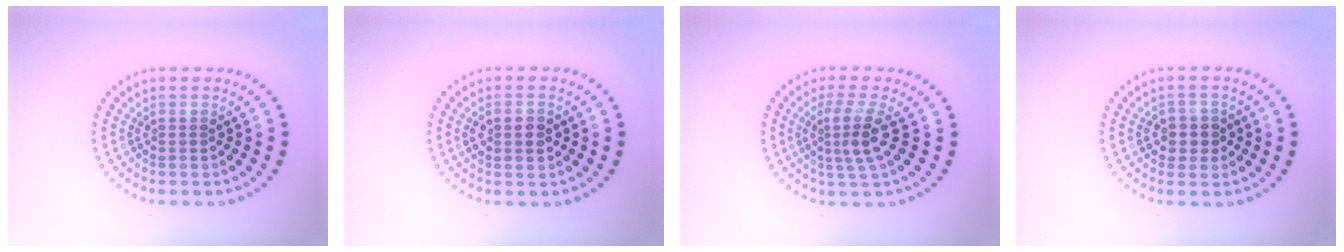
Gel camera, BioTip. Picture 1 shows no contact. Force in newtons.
{"total": 2.7, "press": 2.7, "slide": 0.2}
{"total": 3.0, "press": 2.3, "slide": 2.0}
{"total": 2.2, "press": 2.1, "slide": 0.8}